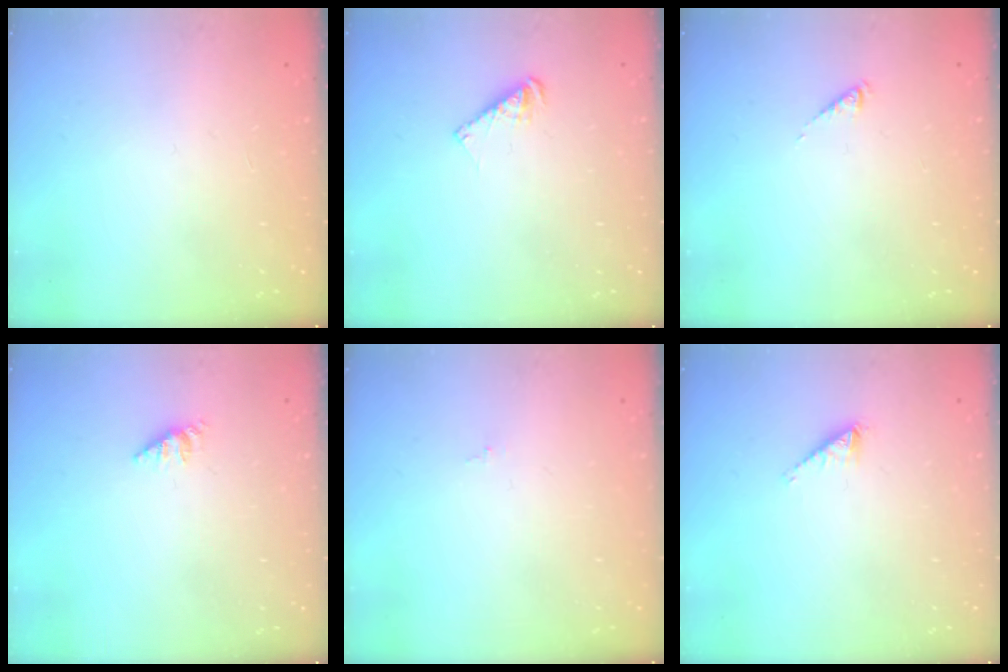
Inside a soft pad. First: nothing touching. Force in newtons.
{"total": 4.5, "press": 4.4, "slide": 0.2}
{"total": 0.6, "press": 0.6, "slide": 0.1}
{"total": 2.6, "press": 2.6, "slide": 0.3}
{"total": 0.0}
{"total": 0.5, "press": 0.5, "slide": 0.1}